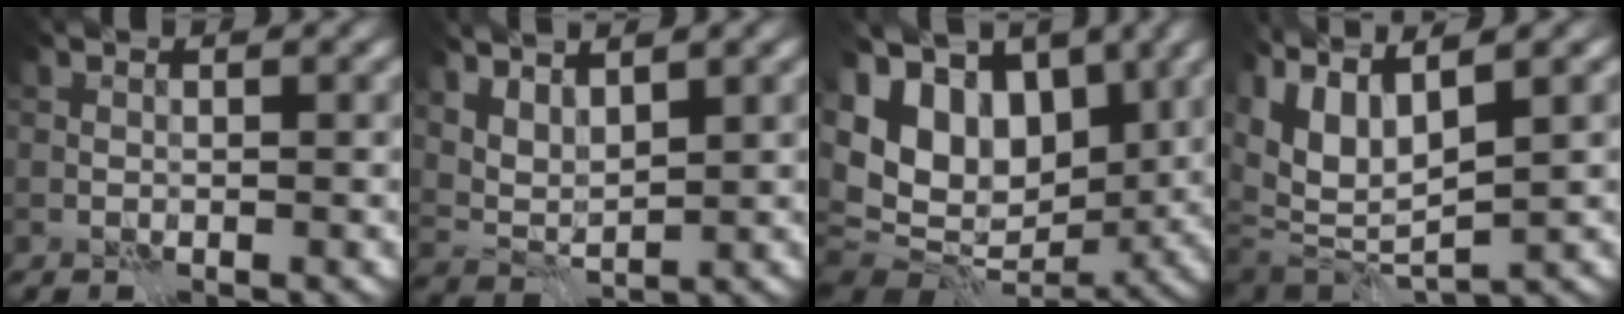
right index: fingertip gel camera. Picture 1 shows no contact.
{"total": 3.4, "force": [2.7, 1.2, 1.7], "torque": [-0.036, -0.002, 0.059]}
{"total": 12.5, "force": [3.6, 7.9, 9.0], "torque": [-0.172, 0.015, 0.057]}
{"total": 8.1, "force": [2.8, 3.5, 6.7], "torque": [-0.147, 0.002, 0.058]}